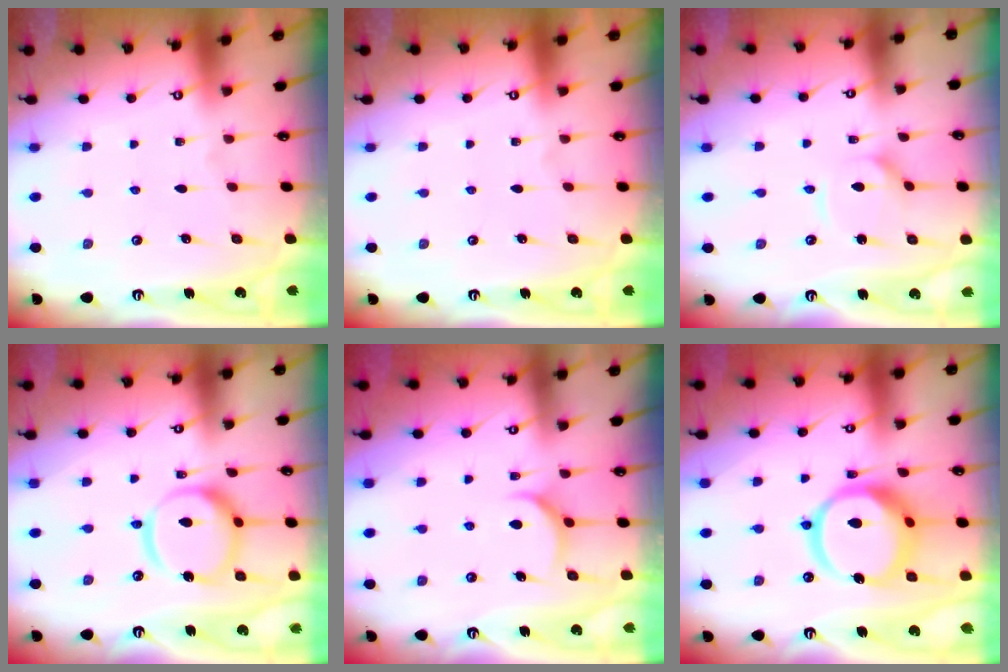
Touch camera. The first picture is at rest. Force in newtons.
{"total": 0.0}
{"total": 3.6, "press": 3.6, "slide": 0.3}
{"total": 17.3, "press": 17.1, "slide": 2.1}
{"total": 5.4, "press": 5.4, "slide": 0.6}
{"total": 17.2, "press": 17.1, "slide": 2.0}